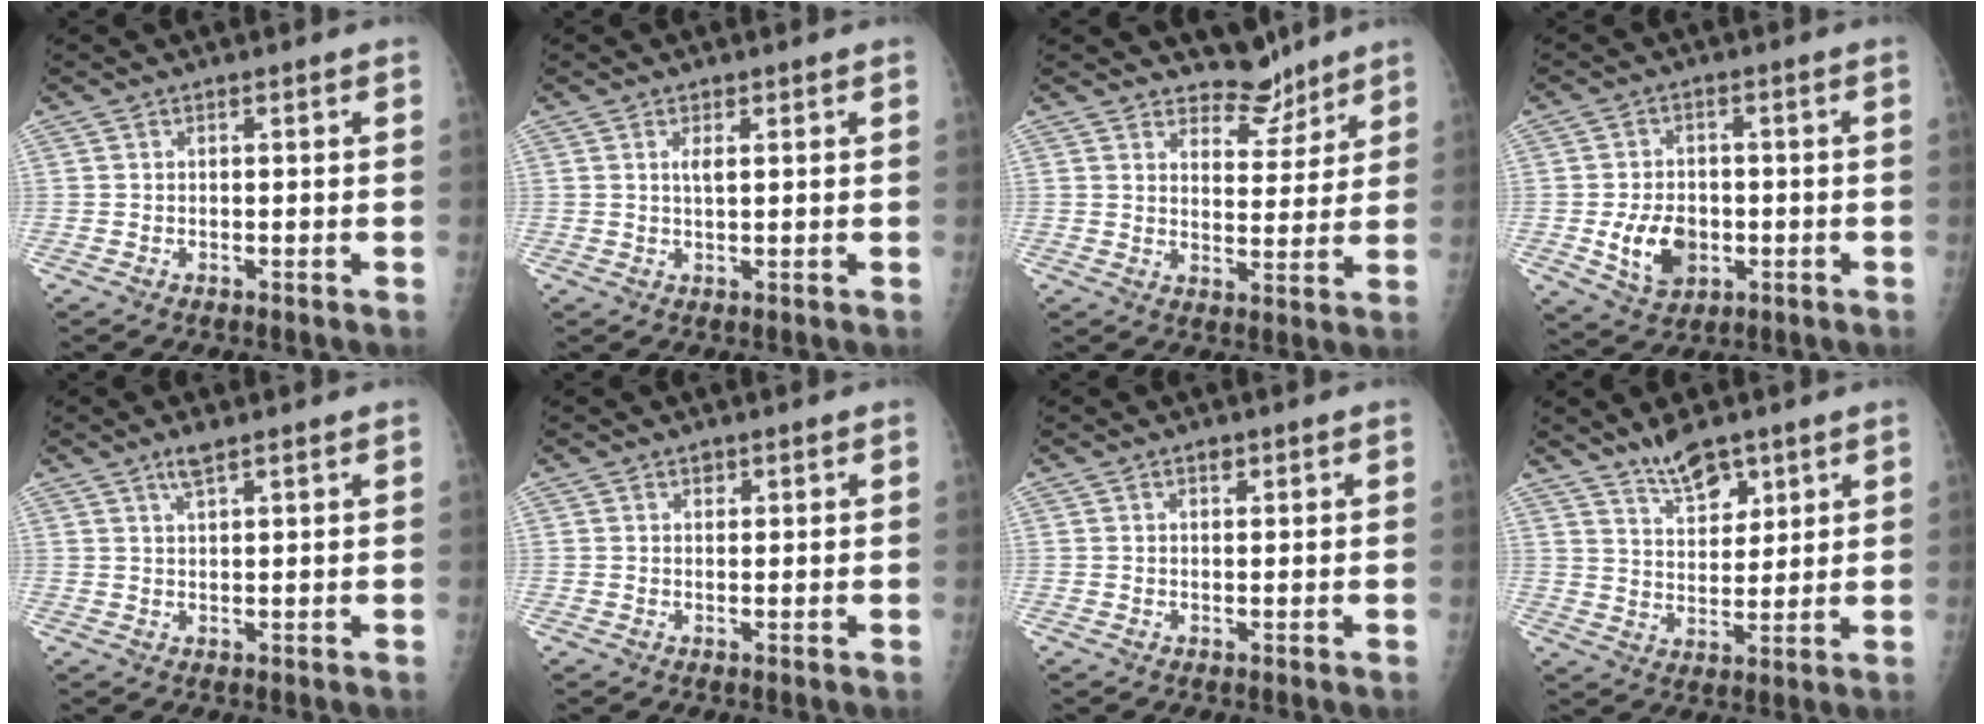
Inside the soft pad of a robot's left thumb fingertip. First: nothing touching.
{"total": 1.9, "force": [0.9, 0.8, 1.5], "torque": [-0.025, -0.003, 0.015]}
{"total": 6.7, "force": [5.9, 2.9, 0.9], "torque": [0.014, -0.050, 0.096]}
{"total": 8.5, "force": [-1.6, 6.2, 5.6], "torque": [-0.073, -0.001, -0.018]}
{"total": 3.2, "force": [2.2, 0.9, 2.1], "torque": [-0.036, -0.008, 0.041]}
{"total": 1.3, "force": [0.9, 0.9, 0.4], "torque": [0.003, -0.005, 0.012]}
{"total": 1.3, "force": [0.8, 0.7, 0.7], "torque": [-0.004, -0.003, 0.011]}
{"total": 7.9, "force": [5.8, 3.4, 4.2], "torque": [-0.045, -0.041, 0.102]}